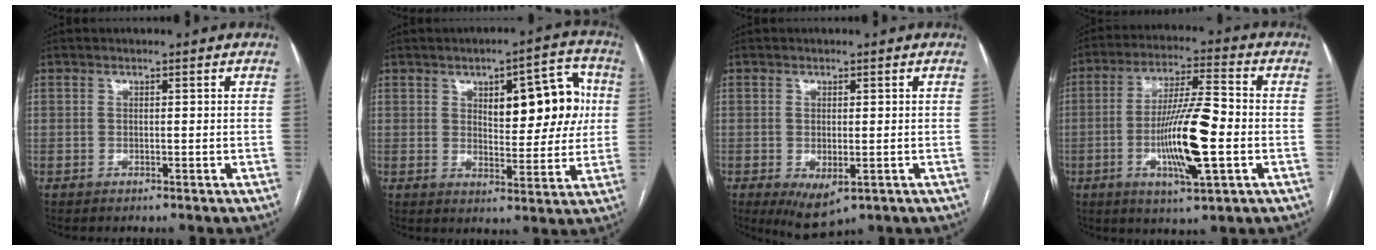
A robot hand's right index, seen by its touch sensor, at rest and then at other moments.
{"total": 11.6, "force": [2.8, 4.5, 10.3], "torque": [-0.127, 0.027, 0.044]}
{"total": 5.3, "force": [-1.9, 2.4, 4.3], "torque": [-0.070, -0.016, -0.015]}
{"total": 13.4, "force": [-2.9, 1.5, 13.0], "torque": [-0.241, -0.006, -0.053]}